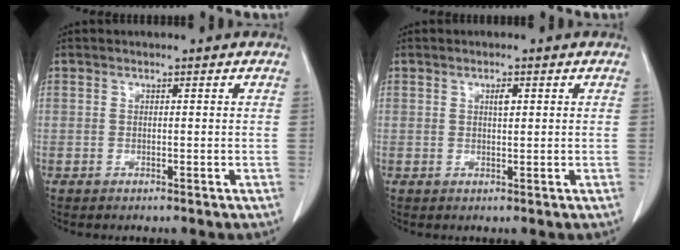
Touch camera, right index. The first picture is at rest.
{"total": 1.3, "force": [0.5, 0.4, 1.1], "torque": [-0.021, 0.000, 0.009]}